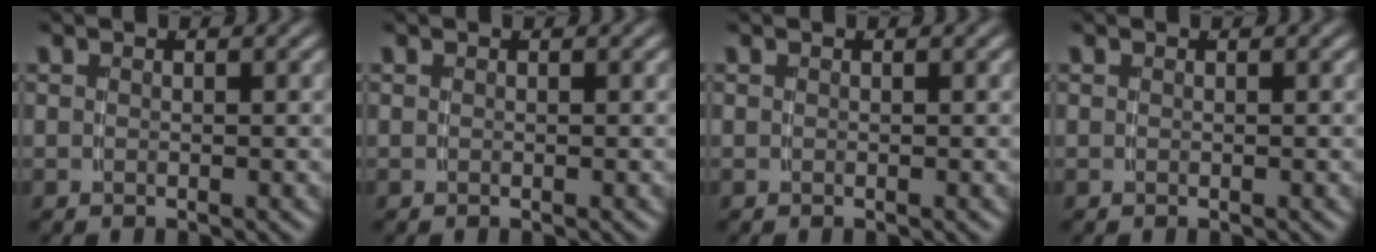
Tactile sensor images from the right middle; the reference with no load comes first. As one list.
[{"total": 0.0}, {"total": 0.0}, {"total": 0.0}]